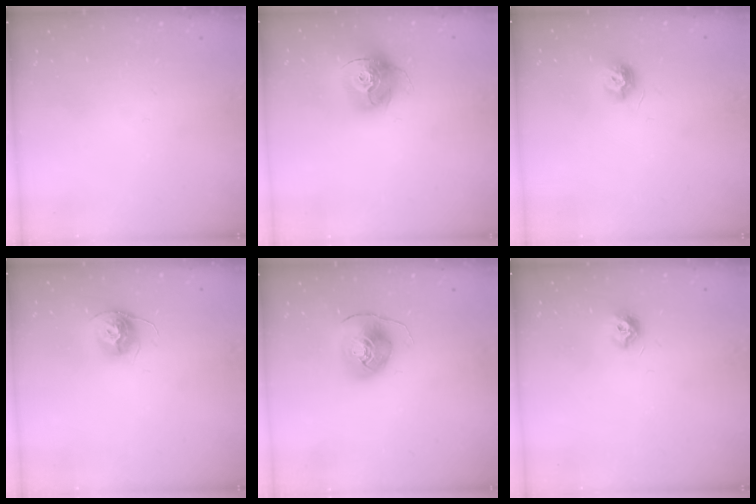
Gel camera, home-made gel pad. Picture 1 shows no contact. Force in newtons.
{"total": 15.2, "press": 15.2, "slide": 1.3}
{"total": 8.1, "press": 8.1, "slide": 0.1}
{"total": 11.3, "press": 11.2, "slide": 0.8}
{"total": 9.2, "press": 9.1, "slide": 1.0}
{"total": 7.3, "press": 7.2, "slide": 0.3}